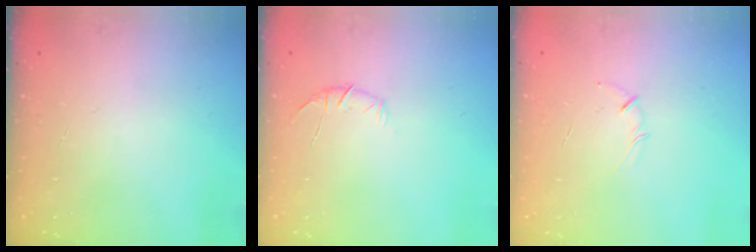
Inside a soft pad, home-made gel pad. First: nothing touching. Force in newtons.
{"total": 6.0, "press": 5.8, "slide": 1.5}
{"total": 3.1, "press": 3.0, "slide": 0.7}